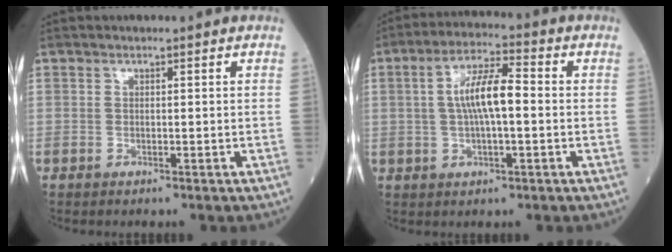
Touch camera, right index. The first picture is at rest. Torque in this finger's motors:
{"motor_torque": [0.26, -0.09, 0.24, 0.13]}